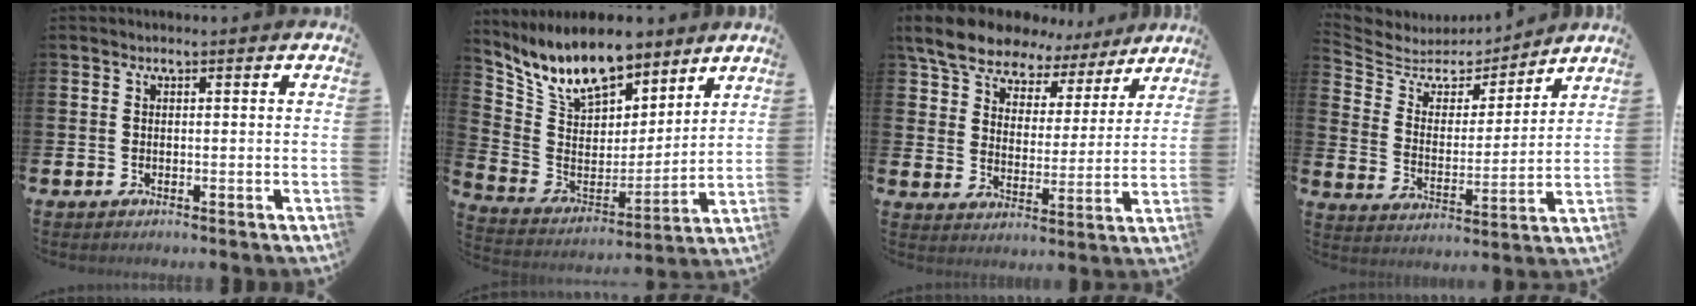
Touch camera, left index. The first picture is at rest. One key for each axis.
{"total": 12.3, "fx": 10.4, "fy": 4.9, "fz": 4.2, "tx": -0.125, "ty": -0.056, "tz": 0.192}
{"total": 8.7, "fx": 7.6, "fy": 3.6, "fz": 2.1, "tx": -0.073, "ty": -0.043, "tz": 0.136}
{"total": 5.1, "fx": 4.5, "fy": 2.3, "fz": 0.6, "tx": -0.052, "ty": -0.037, "tz": 0.073}